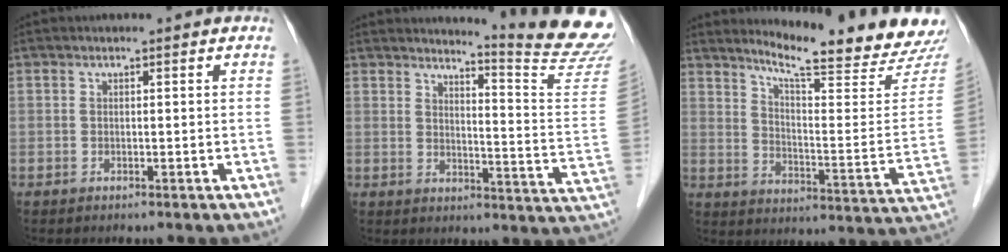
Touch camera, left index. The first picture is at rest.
{"total": 15.2, "force": [14.6, -2.2, 3.5], "torque": [-0.050, -0.133, 0.158]}
{"total": 18.7, "force": [17.2, -0.1, 7.2], "torque": [-0.113, -0.087, 0.226]}